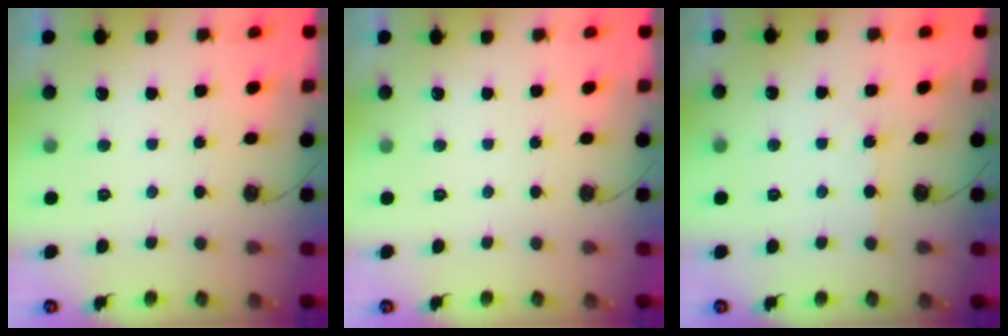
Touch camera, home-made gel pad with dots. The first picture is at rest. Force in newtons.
{"total": 0.0}
{"total": 2.7, "press": 2.7, "slide": 0.5}